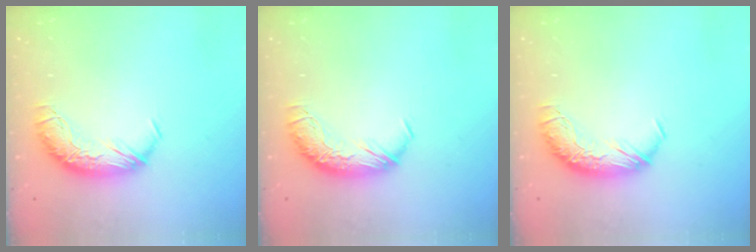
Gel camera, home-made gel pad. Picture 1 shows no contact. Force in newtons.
{"total": 0.0}
{"total": 0.0}